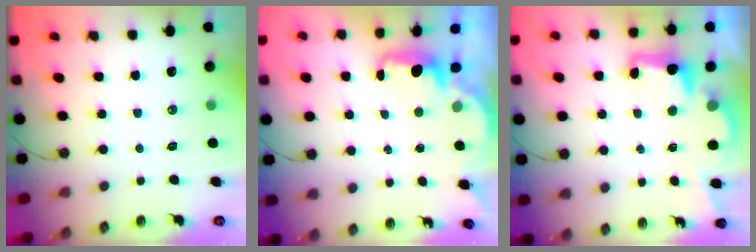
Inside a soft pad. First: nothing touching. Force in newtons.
{"total": 1.6, "press": 1.5, "slide": 0.5}
{"total": 3.6, "press": 3.5, "slide": 0.7}